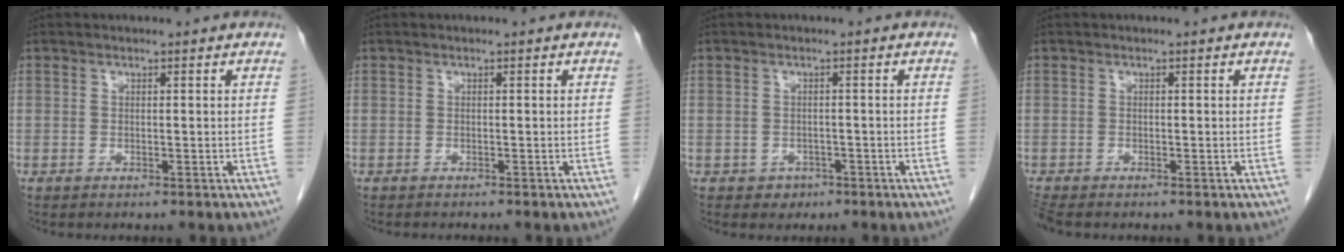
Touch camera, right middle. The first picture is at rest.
{"total": 0.9, "force": [-0.8, 0.0, 0.3], "torque": [-0.007, -0.002, -0.012]}
{"total": 1.8, "force": [-1.0, 1.5, 0.3], "torque": [-0.003, 0.006, -0.010]}
{"total": 2.1, "force": [-1.9, 0.4, 0.8], "torque": [-0.021, -0.008, -0.035]}